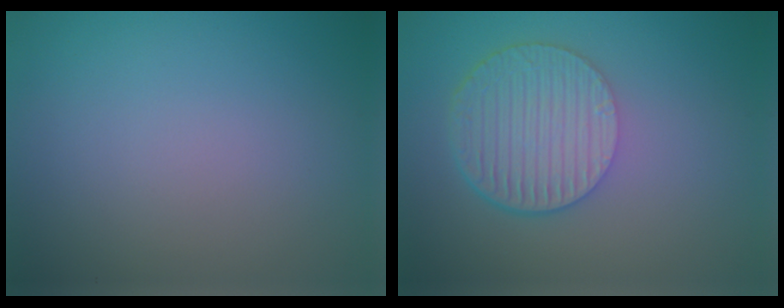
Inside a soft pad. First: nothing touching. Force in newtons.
{"total": 6.5, "press": 4.5, "slide": 4.7}